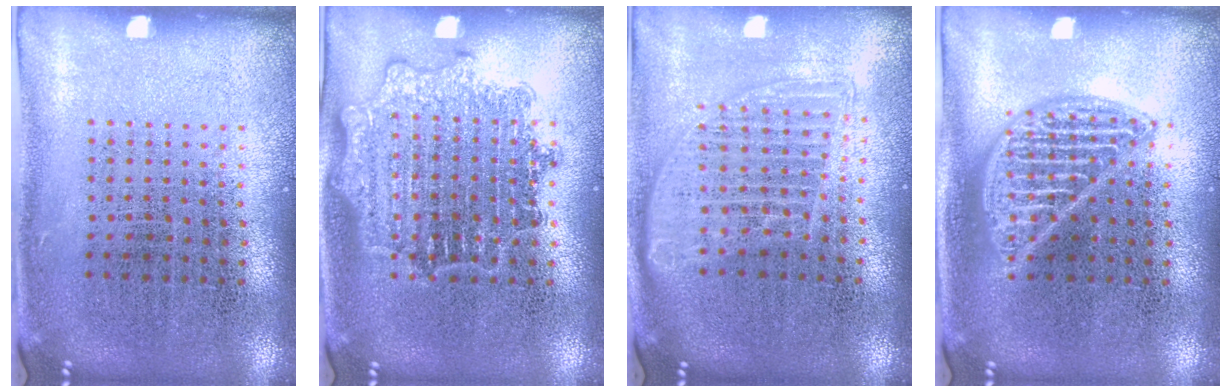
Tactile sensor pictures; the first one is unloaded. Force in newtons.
{"total": 1.5, "press": 1.5, "slide": 0.2}
{"total": 1.6, "press": 1.4, "slide": 0.7}
{"total": 2.2, "press": 2.1, "slide": 0.3}